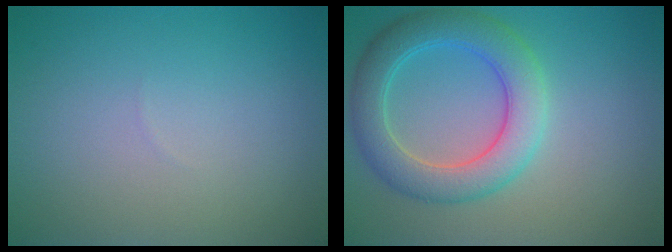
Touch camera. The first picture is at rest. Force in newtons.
{"total": 5.6, "press": 5.6, "slide": 0.2}